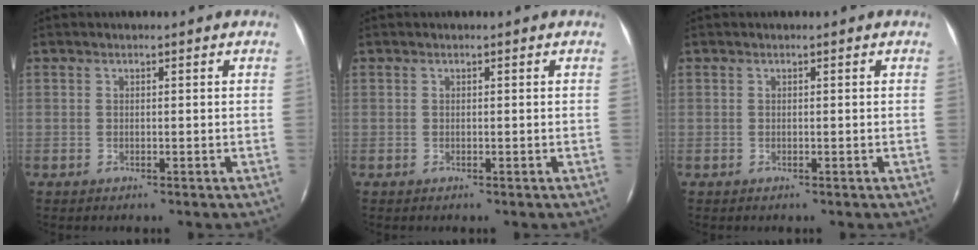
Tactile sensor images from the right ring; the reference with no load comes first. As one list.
[{"total": 0.0}, {"total": 0.0}]